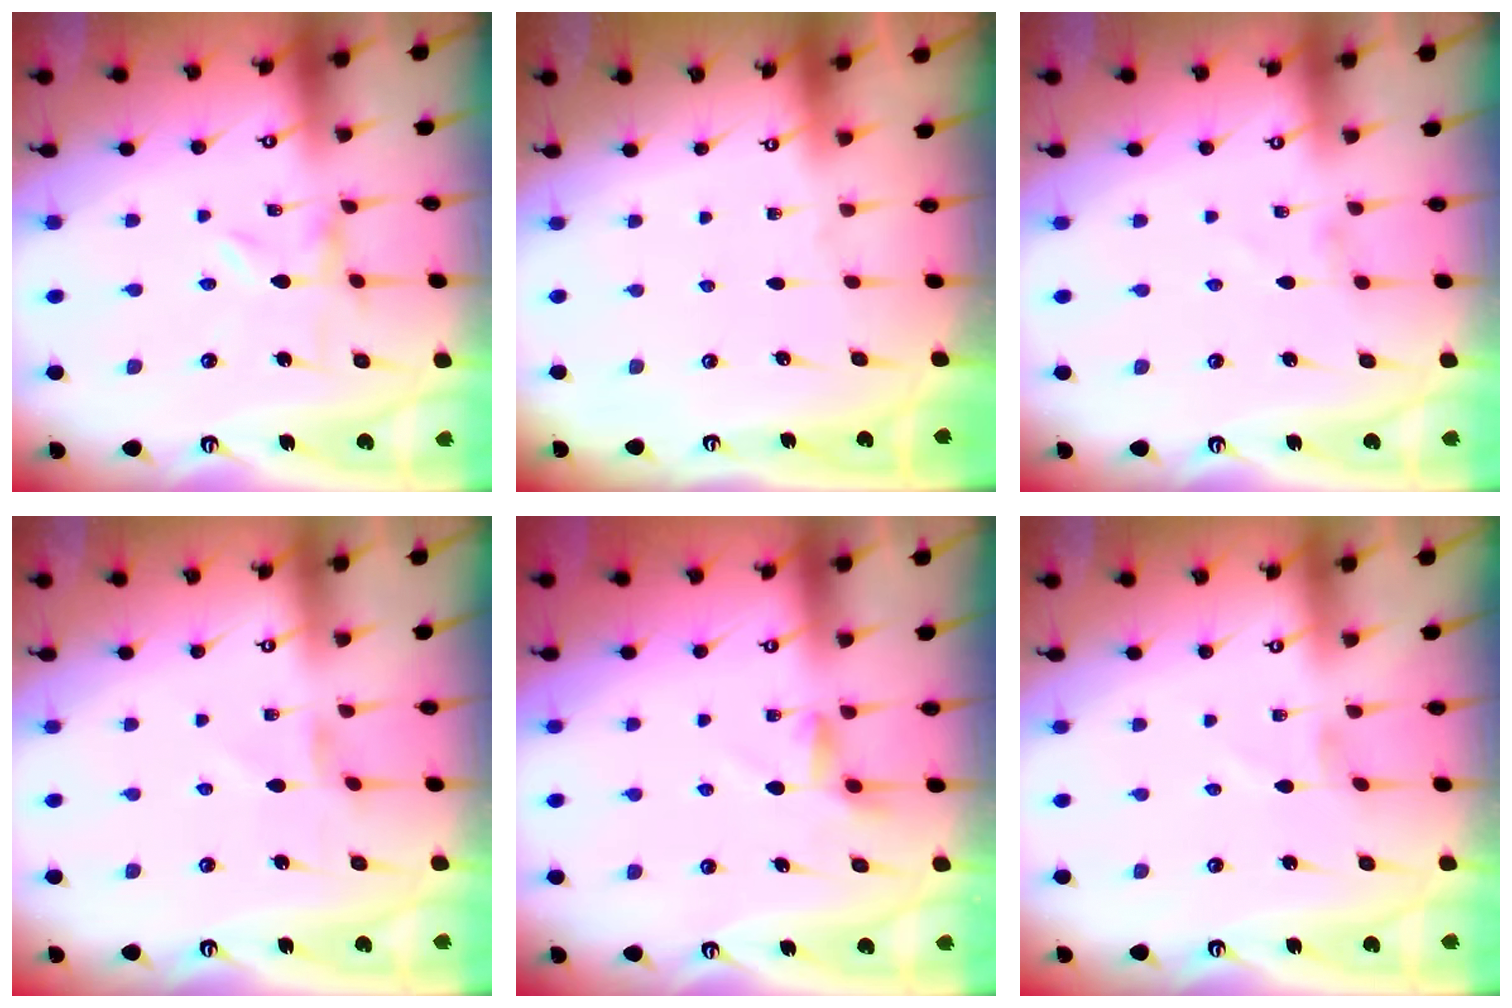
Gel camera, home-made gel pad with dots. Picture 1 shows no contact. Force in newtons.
{"total": 0.0}
{"total": 0.8, "press": 0.8, "slide": 0.1}
{"total": 1.2, "press": 1.2, "slide": 0.4}
{"total": 2.5, "press": 2.4, "slide": 0.3}
{"total": 0.0}